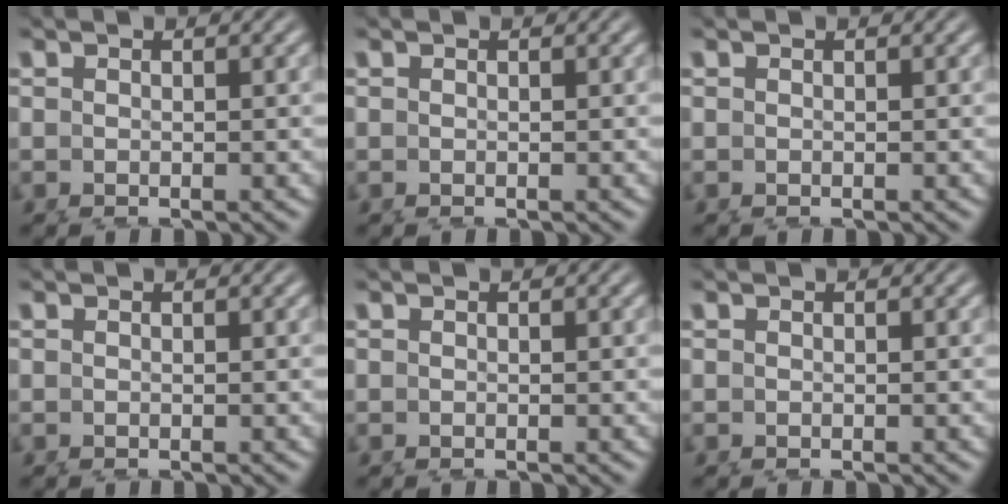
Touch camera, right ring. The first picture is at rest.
{"total": 0.0}
{"total": 0.0}
{"total": 0.0}
{"total": 0.0}
{"total": 0.0}